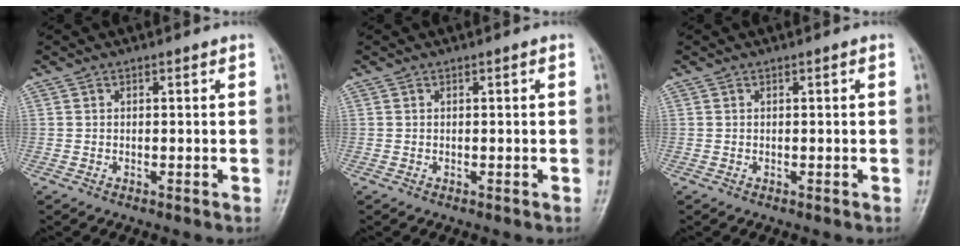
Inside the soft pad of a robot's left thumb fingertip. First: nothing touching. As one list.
[{"total": 0.0}, {"total": 0.0}]